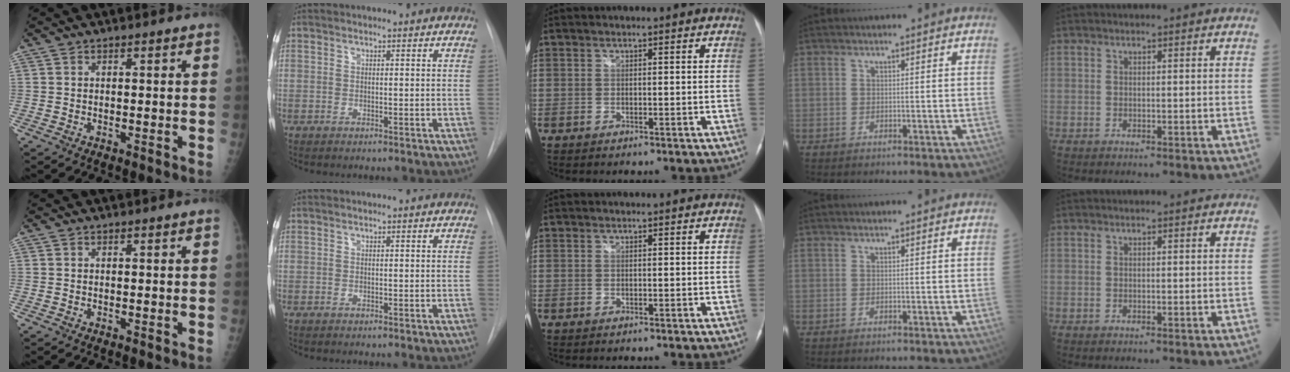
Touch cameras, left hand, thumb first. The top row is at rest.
{}